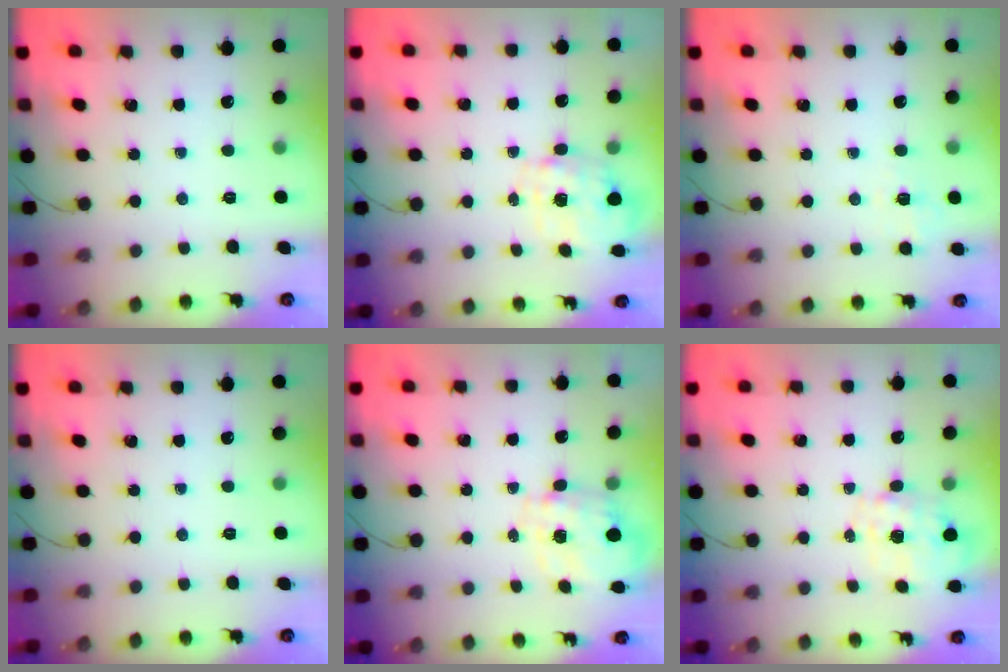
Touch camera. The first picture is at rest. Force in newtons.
{"total": 2.7, "press": 2.6, "slide": 0.9}
{"total": 2.2, "press": 1.3, "slide": 1.8}
{"total": 0.0}
{"total": 2.8, "press": 2.6, "slide": 1.2}
{"total": 7.0, "press": 6.9, "slide": 0.3}